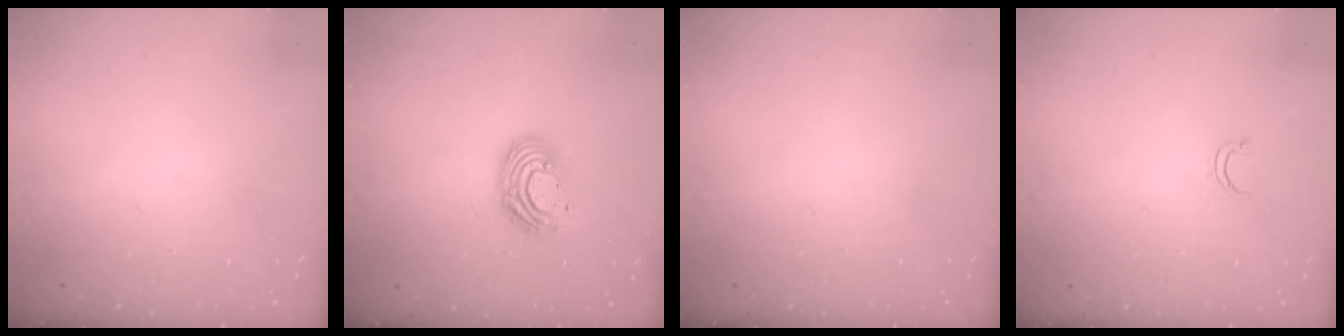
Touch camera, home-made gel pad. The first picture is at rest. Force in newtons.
{"total": 10.5, "press": 10.4, "slide": 0.8}
{"total": 0.0}
{"total": 3.5, "press": 3.5, "slide": 0.5}